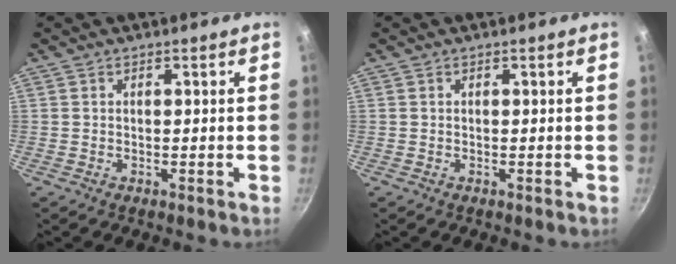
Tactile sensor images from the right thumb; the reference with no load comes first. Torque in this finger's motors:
{"motor_torque": [0.05, 0.09, -0.04, 0.01, 0.02]}